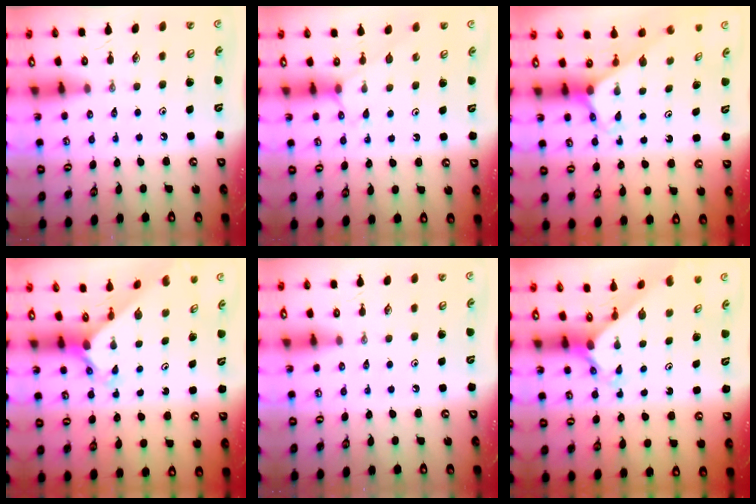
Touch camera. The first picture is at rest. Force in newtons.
{"total": 5.9, "press": 5.9, "slide": 0.5}
{"total": 2.5, "press": 2.5, "slide": 0.1}
{"total": 2.4, "press": 2.4, "slide": 0.1}
{"total": 0.0}
{"total": 2.5, "press": 2.5, "slide": 0.2}